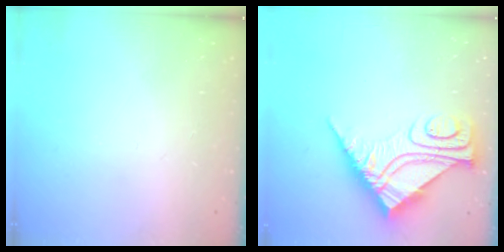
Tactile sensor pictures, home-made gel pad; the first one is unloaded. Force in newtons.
{"total": 10.9, "press": 10.9, "slide": 1.3}